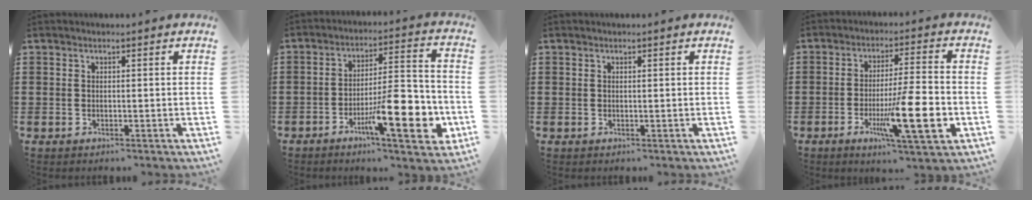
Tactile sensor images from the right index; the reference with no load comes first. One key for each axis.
{"total": 13.6, "fx": -5.6, "fy": 3.7, "fz": 11.8, "tx": -0.186, "ty": 0.003, "tz": -0.093}
{"total": 0.0}
{"total": 13.1, "fx": -4.0, "fy": 2.0, "fz": 12.4, "tx": -0.224, "ty": -0.011, "tz": -0.066}